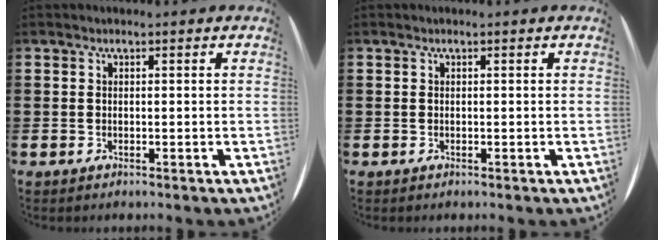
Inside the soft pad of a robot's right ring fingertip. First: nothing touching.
{"total": 0.0}